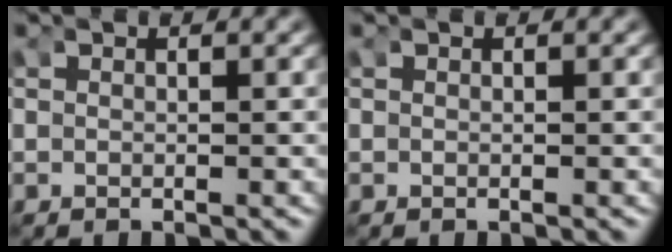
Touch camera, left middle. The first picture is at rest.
{"total": 0.0}